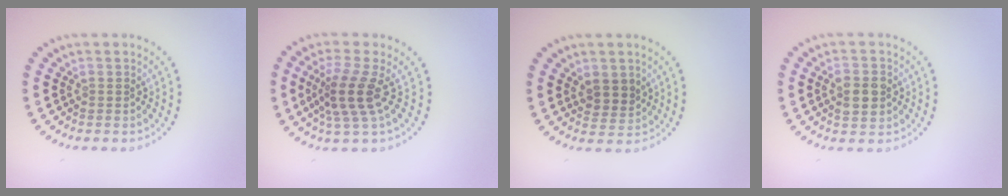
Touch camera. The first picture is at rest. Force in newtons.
{"total": 3.8, "press": 2.8, "slide": 2.5}
{"total": 2.2, "press": 1.9, "slide": 1.0}
{"total": 2.8, "press": 2.8, "slide": 0.2}